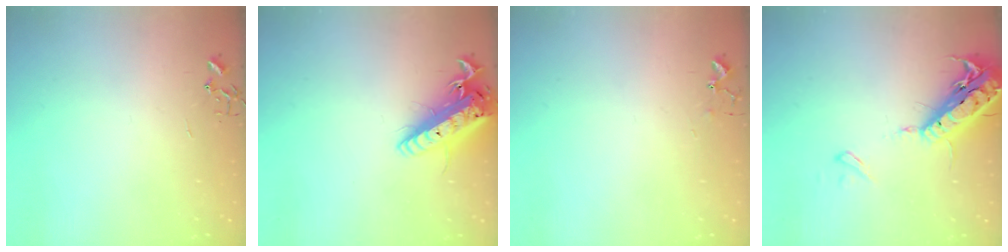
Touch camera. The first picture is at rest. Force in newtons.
{"total": 19.0, "press": 18.6, "slide": 3.8}
{"total": 5.6, "press": 5.5, "slide": 0.6}
{"total": 19.4, "press": 19.0, "slide": 4.2}